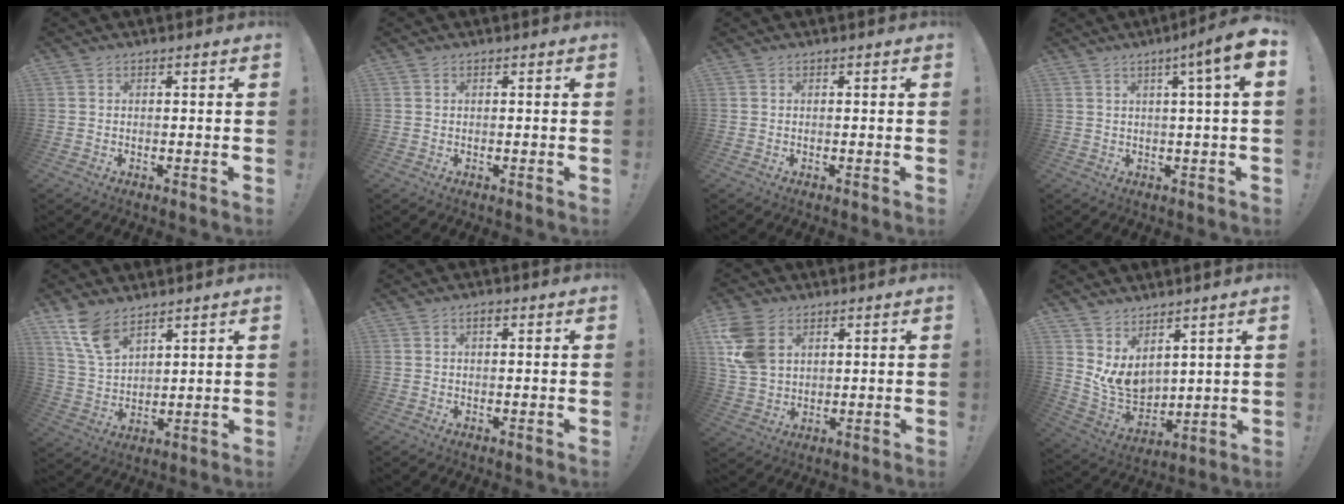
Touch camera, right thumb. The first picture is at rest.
{"total": 0.0}
{"total": 0.0}
{"total": 8.0, "force": [2.7, -0.6, 7.5], "torque": [-0.108, -0.020, 0.035]}
{"total": 9.9, "force": [7.2, 4.7, 5.0], "torque": [-0.092, -0.038, 0.142]}
{"total": 1.1, "force": [0.6, 0.5, 0.8], "torque": [-0.010, -0.001, 0.008]}
{"total": 11.6, "force": [4.6, 8.2, 6.7], "torque": [-0.138, -0.004, 0.096]}
{"total": 9.1, "force": [3.6, 6.6, 5.1], "torque": [-0.104, -0.045, 0.077]}